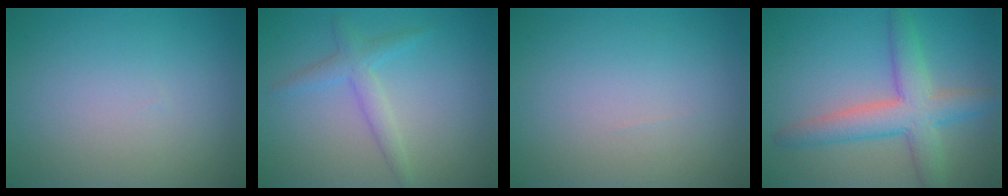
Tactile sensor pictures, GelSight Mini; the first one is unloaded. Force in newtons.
{"total": 2.2, "press": 2.2, "slide": 0.1}
{"total": 0.0}
{"total": 5.5, "press": 5.5, "slide": 0.3}